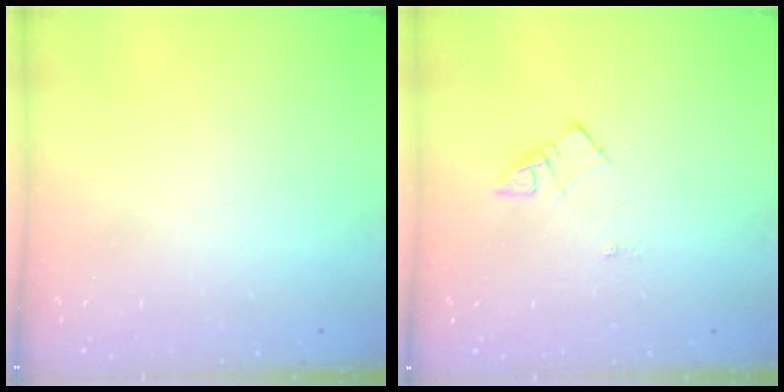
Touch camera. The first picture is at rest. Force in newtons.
{"total": 4.5, "press": 4.5, "slide": 0.5}